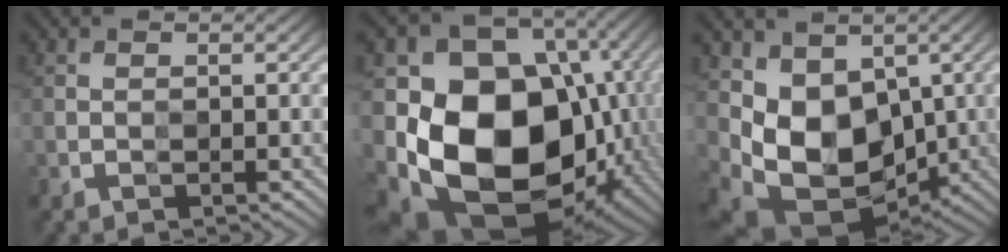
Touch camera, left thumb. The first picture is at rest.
{"total": 19.7, "force": [-3.3, 15.3, 12.0], "torque": [-0.236, -0.063, -0.036]}
{"total": 10.6, "force": [0.8, 7.9, 7.1], "torque": [-0.155, -0.043, 0.022]}